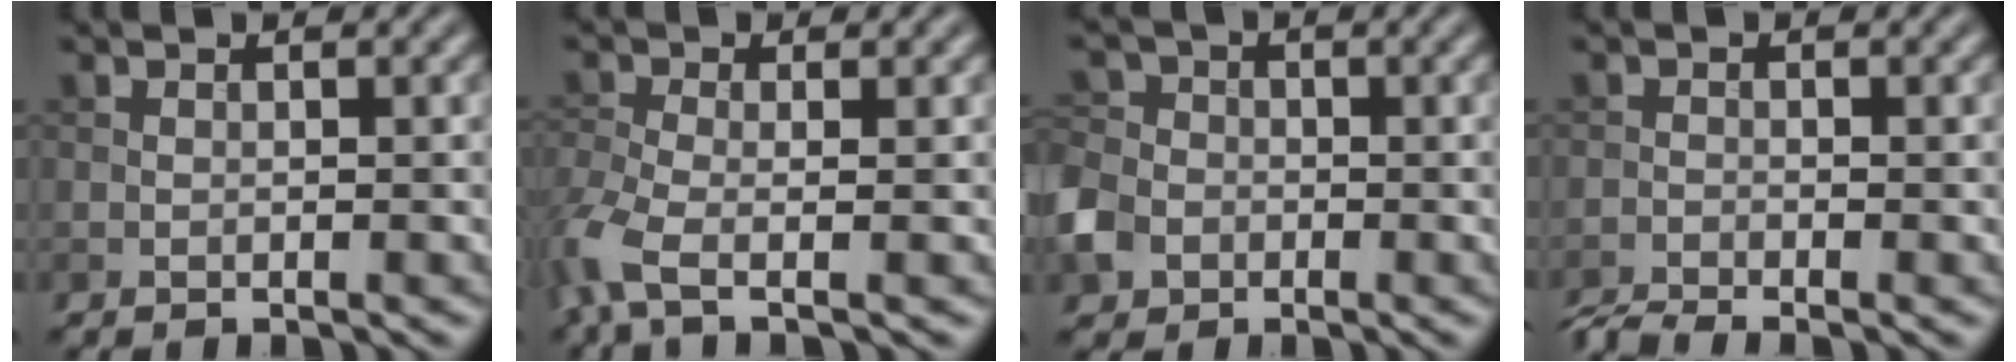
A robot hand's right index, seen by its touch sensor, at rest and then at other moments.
{"total": 4.8, "force": [-2.3, 1.7, 3.8], "torque": [-0.100, -0.018, -0.056]}
{"total": 4.5, "force": [-1.9, 3.7, 1.8], "torque": [-0.052, -0.007, -0.050]}
{"total": 2.6, "force": [-2.3, 0.2, 1.0], "torque": [-0.022, -0.010, -0.053]}